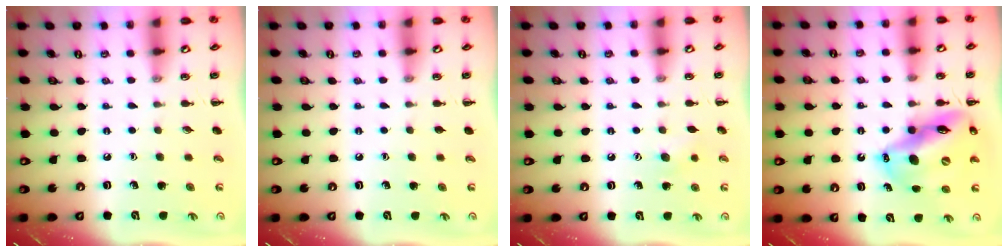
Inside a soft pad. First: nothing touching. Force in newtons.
{"total": 0.0}
{"total": 7.0, "press": 6.9, "slide": 1.5}
{"total": 16.7, "press": 16.1, "slide": 4.6}